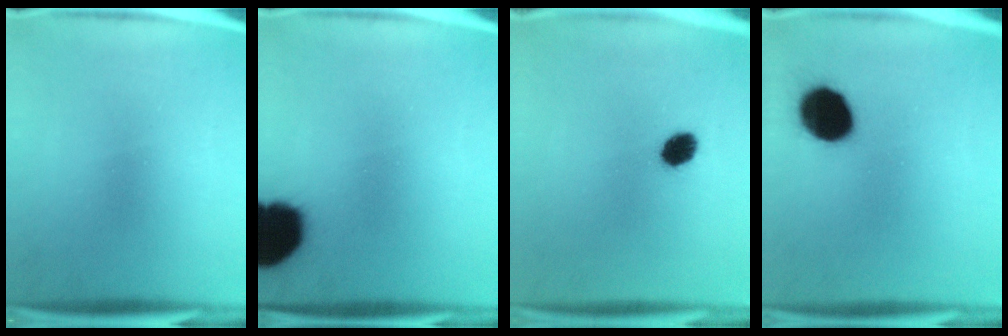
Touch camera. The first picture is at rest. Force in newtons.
{"total": 17.8}
{"total": 4.9}
{"total": 14.0}